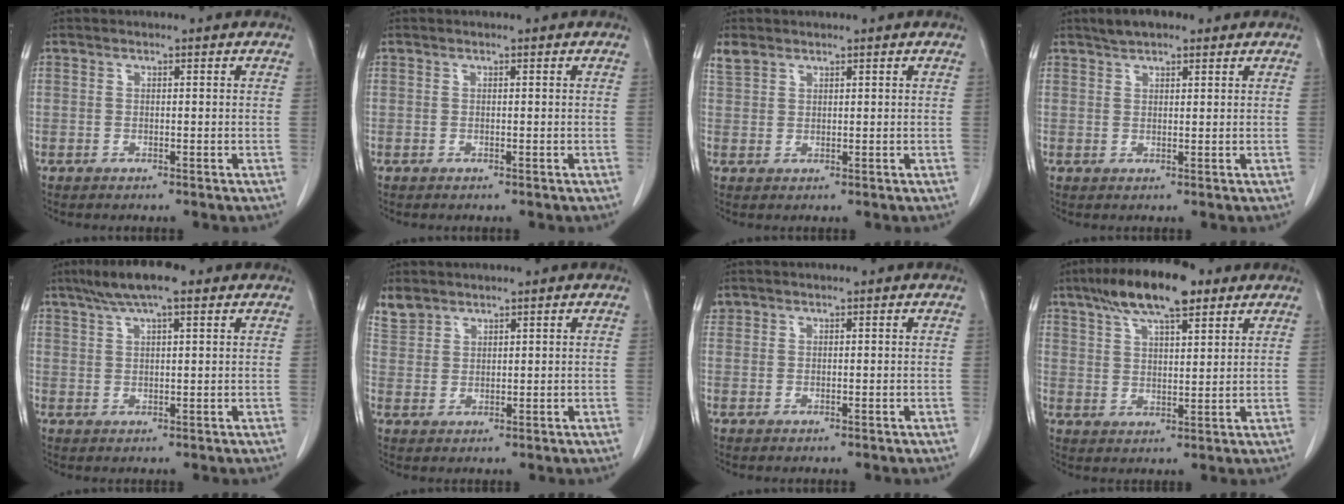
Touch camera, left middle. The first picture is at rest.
{"total": 0.0}
{"total": 2.1, "force": [1.8, 1.1, 0.5], "torque": [-0.016, 0.010, 0.039]}
{"total": 4.1, "force": [3.1, 1.4, 2.3], "torque": [-0.047, 0.016, 0.052]}
{"total": 7.8, "force": [5.4, 1.4, 5.5], "torque": [-0.100, 0.025, 0.089]}
{"total": 3.4, "force": [3.1, 1.5, 0.3], "torque": [-0.009, 0.010, 0.066]}
{"total": 1.0, "force": [0.8, 0.7, 0.0], "torque": [0.003, 0.014, 0.015]}
{"total": 12.0, "force": [7.9, 3.1, 8.4], "torque": [-0.150, 0.019, 0.134]}